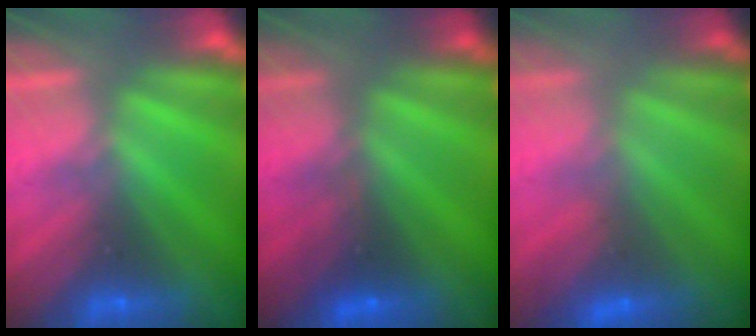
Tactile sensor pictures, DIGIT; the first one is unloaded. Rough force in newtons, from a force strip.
{"total": 5.3}
{"total": 2.8}